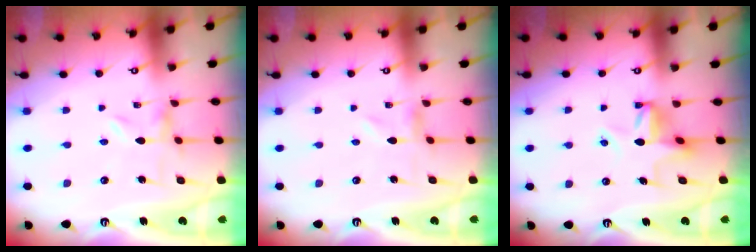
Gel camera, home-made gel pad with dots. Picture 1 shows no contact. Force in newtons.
{"total": 0.0}
{"total": 10.3, "press": 10.3, "slide": 0.4}